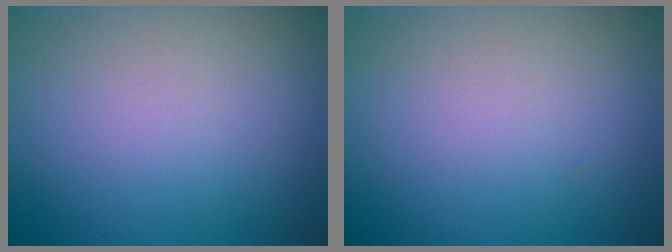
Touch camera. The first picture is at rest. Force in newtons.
{"total": 0.0}